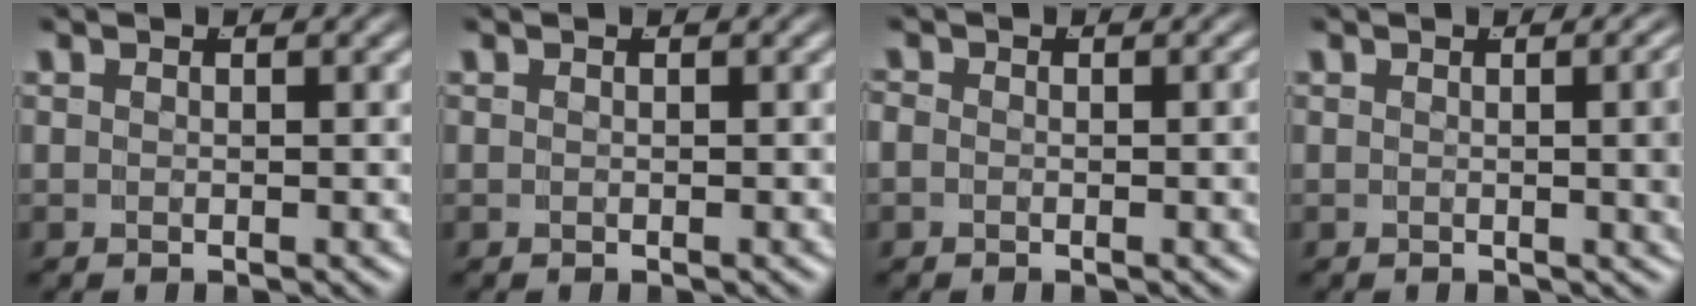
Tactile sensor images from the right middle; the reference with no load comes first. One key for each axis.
{"total": 0.0}
{"total": 1.7, "fx": -0.3, "fy": 1.2, "fz": 1.2, "tx": -0.021, "ty": -0.001, "tz": -0.007}
{"total": 3.8, "fx": 0.6, "fy": 1.1, "fz": 3.6, "tx": -0.017, "ty": 0.015, "tz": -0.001}